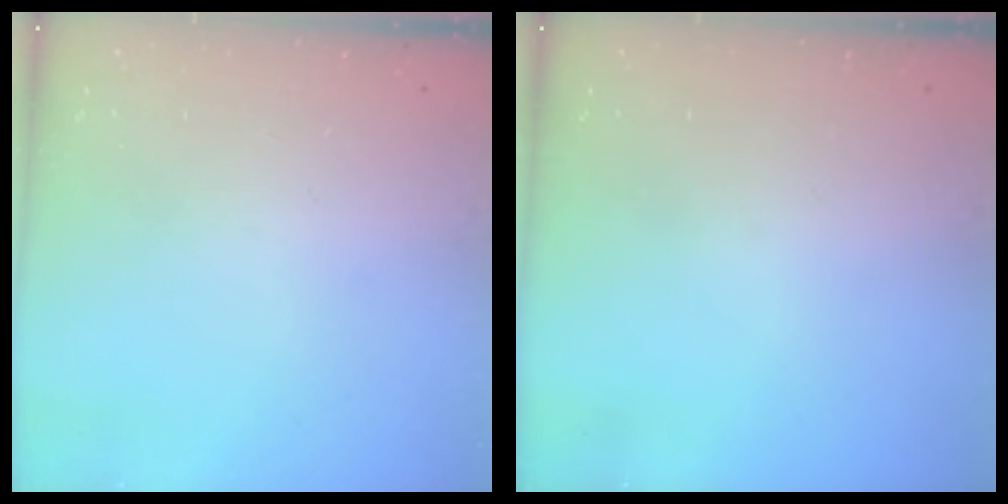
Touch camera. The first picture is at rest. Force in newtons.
{"total": 0.0}